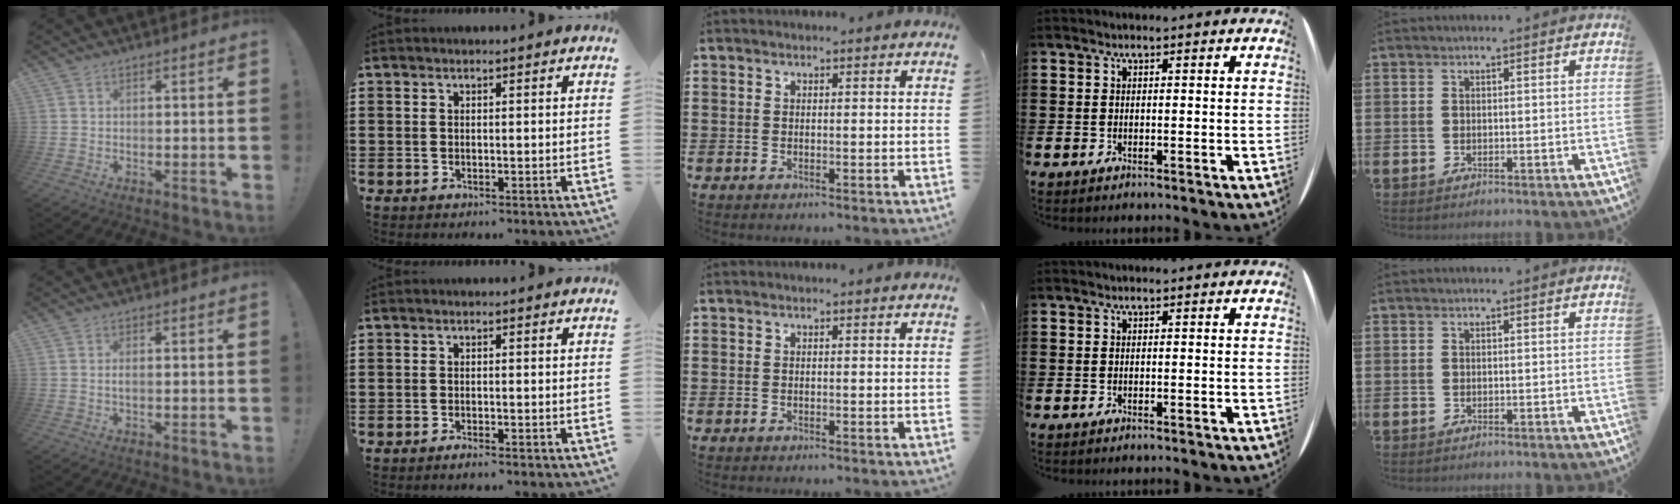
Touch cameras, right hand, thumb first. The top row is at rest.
{"thumb": {"total": 1.1, "force": [-0.2, 0.2, 1.0], "torque": [-0.019, 0.000, -0.003]}, "index": {"total": 0.9, "force": [-0.8, 0.0, 0.4], "torque": [-0.010, -0.006, -0.015]}}